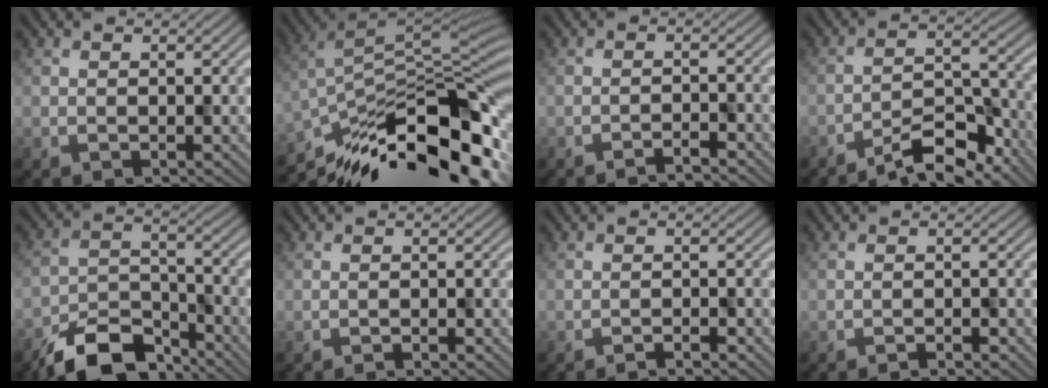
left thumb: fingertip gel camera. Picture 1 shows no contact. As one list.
[{"total": 15.9, "force": [-9.4, 5.7, 11.5], "torque": [-0.230, -0.018, -0.151]}, {"total": 2.2, "force": [-2.0, 0.1, 0.9], "torque": [-0.013, 0.004, -0.036]}, {"total": 7.6, "force": [-6.1, 1.9, 4.1], "torque": [-0.067, 0.011, -0.110]}, {"total": 10.4, "force": [-7.9, 4.4, 5.1], "torque": [-0.089, -0.009, -0.148]}, {"total": 1.0, "force": [-0.9, 0.1, 0.4], "torque": [-0.004, 0.001, -0.016]}, {"total": 1.6, "force": [-1.5, 0.1, 0.7], "torque": [-0.009, 0.003, -0.026]}, {"total": 1.3, "force": [-1.2, 0.1, 0.5], "torque": [-0.007, 0.002, -0.022]}]